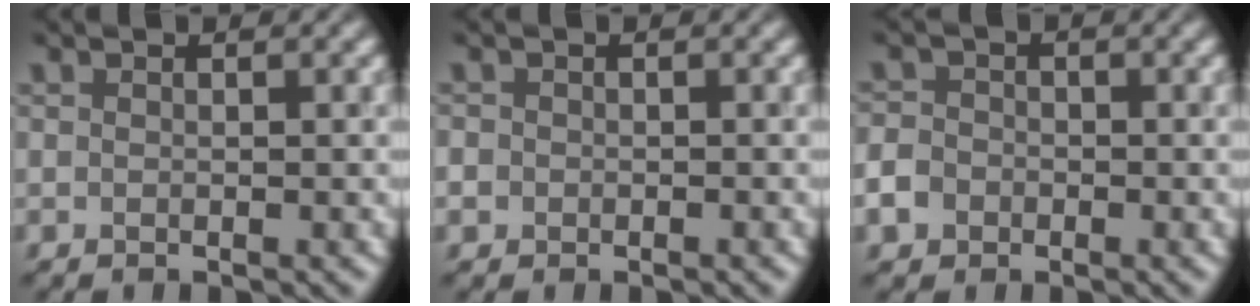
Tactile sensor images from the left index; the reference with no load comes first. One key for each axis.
{"total": 1.3, "fx": -0.4, "fy": 1.3, "fz": 0.3, "tx": 0.008, "ty": -0.004, "tz": -0.008}
{"total": 3.0, "fx": -1.3, "fy": 2.5, "fz": 1.0, "tx": -0.013, "ty": -0.003, "tz": -0.030}